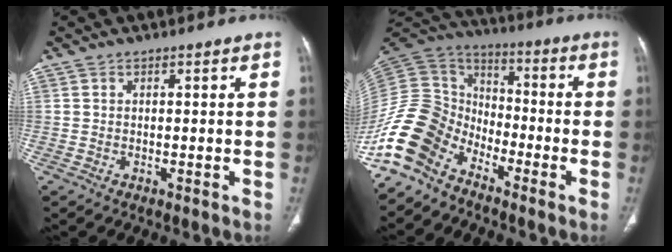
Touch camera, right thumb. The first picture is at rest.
{"total": 15.3, "force": [-10.6, 9.2, 6.3], "torque": [-0.122, 0.082, -0.218]}